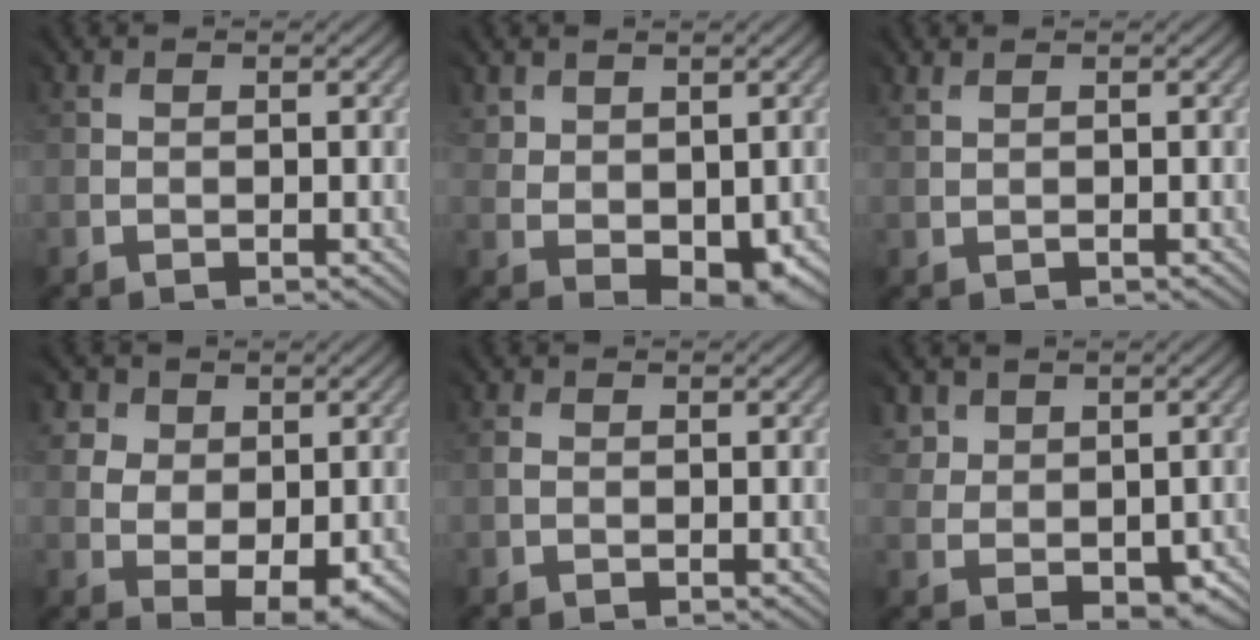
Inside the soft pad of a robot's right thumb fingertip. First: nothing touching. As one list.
[{"total": 4.4, "force": [1.7, 3.3, 2.3], "torque": [-0.061, -0.009, 0.042]}, {"total": 1.1, "force": [1.1, 0.0, 0.2], "torque": [-0.009, 0.005, 0.021]}, {"total": 5.7, "force": [1.2, 4.7, 3.0], "torque": [-0.066, 0.000, 0.026]}, {"total": 0.9, "force": [0.1, 0.8, 0.3], "torque": [-0.007, -0.001, 0.002]}, {"total": 3.2, "force": [1.6, 2.8, 0.1], "torque": [-0.019, -0.005, 0.037]}]